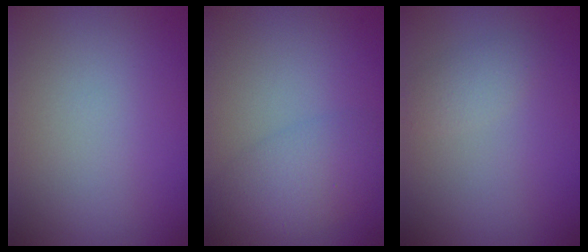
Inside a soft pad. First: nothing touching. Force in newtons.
{"total": 4.2, "press": 4.2, "slide": 0.2}
{"total": 1.6, "press": 1.6, "slide": 0.1}